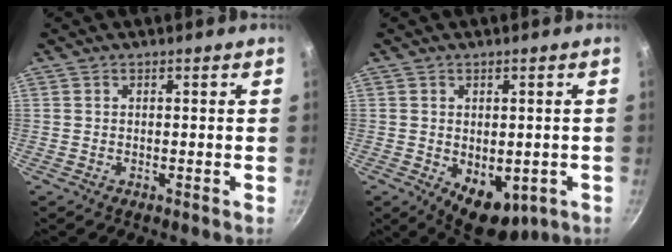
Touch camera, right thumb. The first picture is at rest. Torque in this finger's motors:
{"motor_torque": [-0.19, 0.57, -0.16, 0.22, 0.05]}